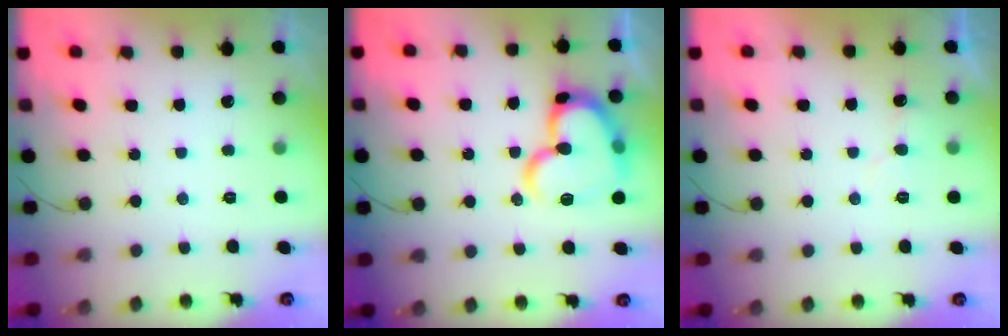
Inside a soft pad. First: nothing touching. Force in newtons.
{"total": 18.8, "press": 18.6, "slide": 2.2}
{"total": 5.2, "press": 5.2, "slide": 0.4}